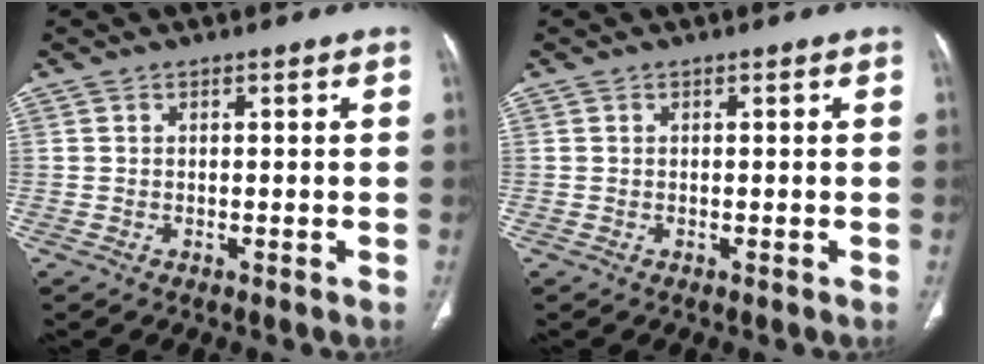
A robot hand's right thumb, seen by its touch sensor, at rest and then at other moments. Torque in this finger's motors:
{"motor_torque": [0.06, 0.06, -0.12, -0.14, 0.03]}